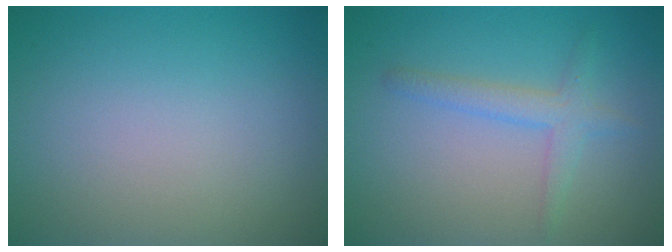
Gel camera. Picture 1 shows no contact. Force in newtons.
{"total": 2.3, "press": 2.3, "slide": 0.1}